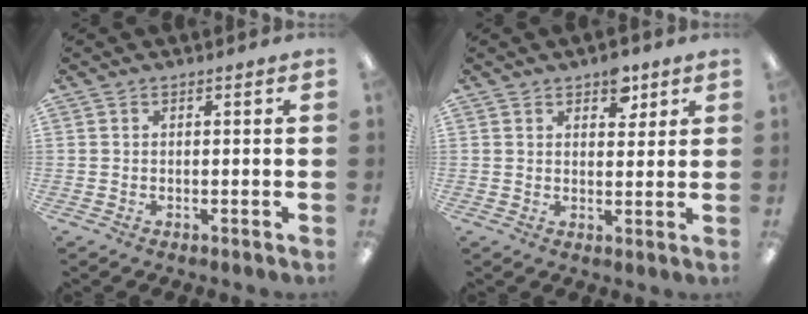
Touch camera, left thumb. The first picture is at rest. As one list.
[{"total": 5.6, "force": [3.7, 3.1, 2.7], "torque": [-0.014, -0.021, 0.059]}]